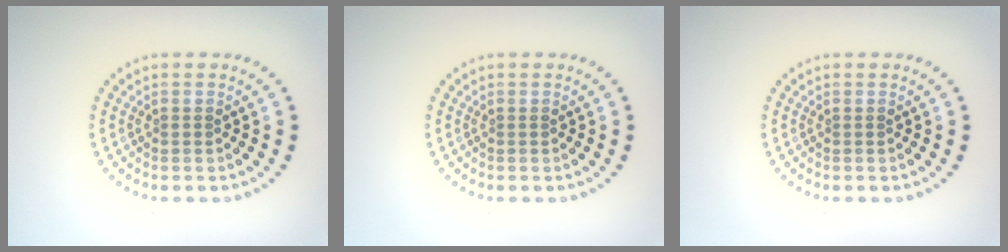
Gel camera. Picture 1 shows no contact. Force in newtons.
{"total": 0.0}
{"total": 0.0}